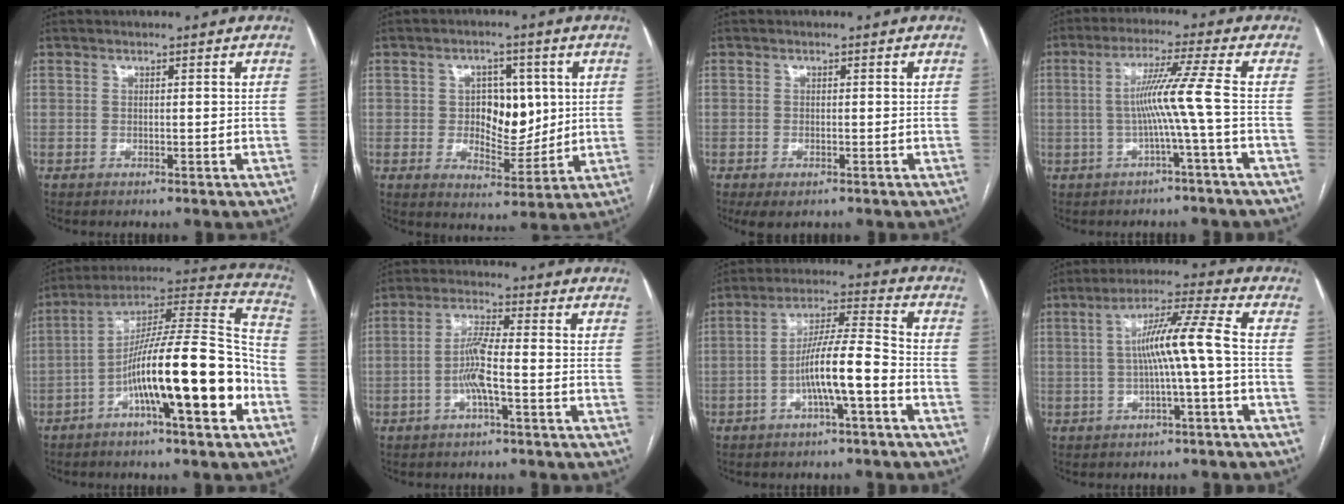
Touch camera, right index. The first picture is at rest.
{"total": 8.2, "force": [1.2, 5.1, 6.3], "torque": [-0.091, 0.010, 0.031]}
{"total": 2.6, "force": [-1.5, 1.2, 1.8], "torque": [-0.031, -0.003, -0.015]}
{"total": 7.0, "force": [-1.2, -2.3, 6.5], "torque": [-0.125, 0.013, -0.016]}
{"total": 19.8, "force": [-6.9, 2.2, 18.4], "torque": [-0.292, 0.019, -0.111]}
{"total": 5.8, "force": [-1.7, 0.4, 5.6], "torque": [-0.118, 0.008, -0.034]}
{"total": 9.7, "force": [-3.5, 0.6, 9.0], "torque": [-0.165, 0.020, -0.061]}
{"total": 8.8, "force": [-0.7, -0.8, 8.8], "torque": [-0.155, 0.022, -0.014]}